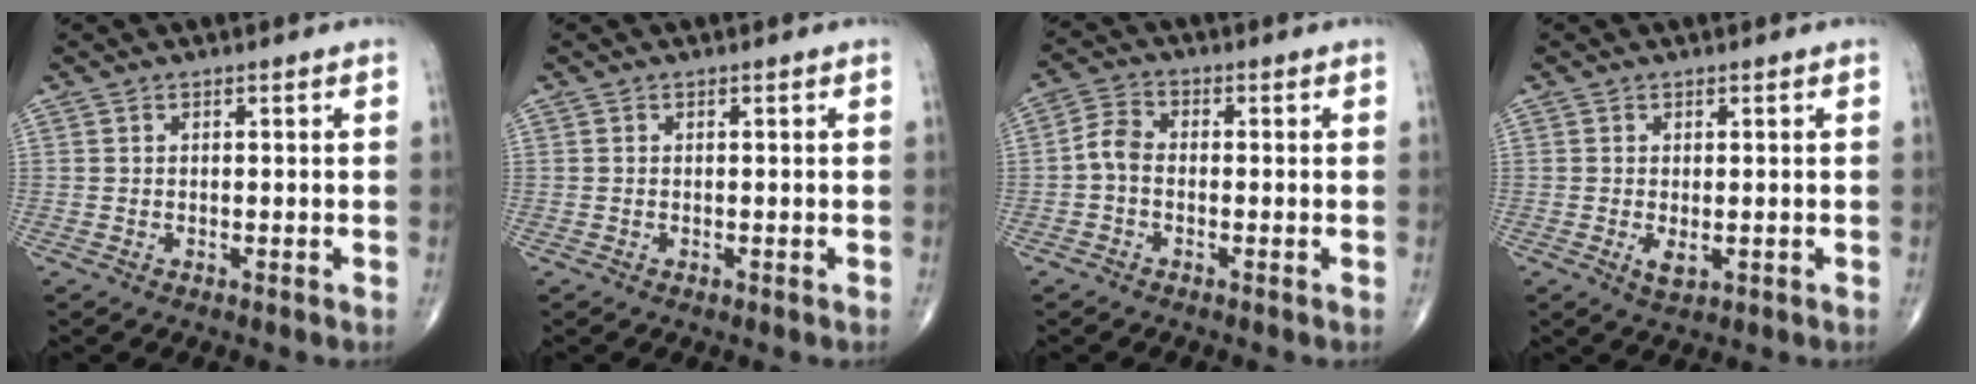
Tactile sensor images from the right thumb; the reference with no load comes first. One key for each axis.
{"total": 0.0}
{"total": 4.1, "fx": -0.9, "fy": 2.7, "fz": 2.9, "tx": -0.055, "ty": 0.015, "tz": -0.029}
{"total": 2.3, "fx": -0.4, "fy": 1.0, "fz": 2.0, "tx": -0.032, "ty": -0.005, "tz": -0.001}